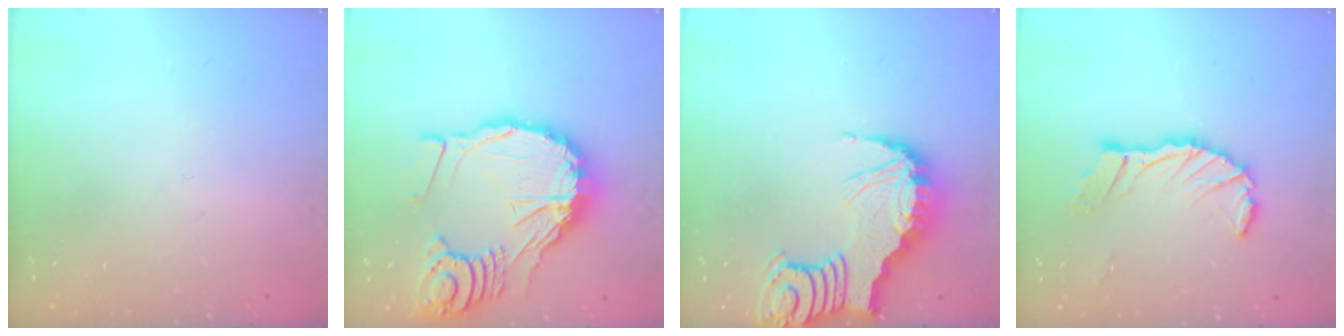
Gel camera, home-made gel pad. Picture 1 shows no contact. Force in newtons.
{"total": 22.6, "press": 22.4, "slide": 3.0}
{"total": 7.2, "press": 7.2, "slide": 0.8}
{"total": 11.4, "press": 11.2, "slide": 1.9}